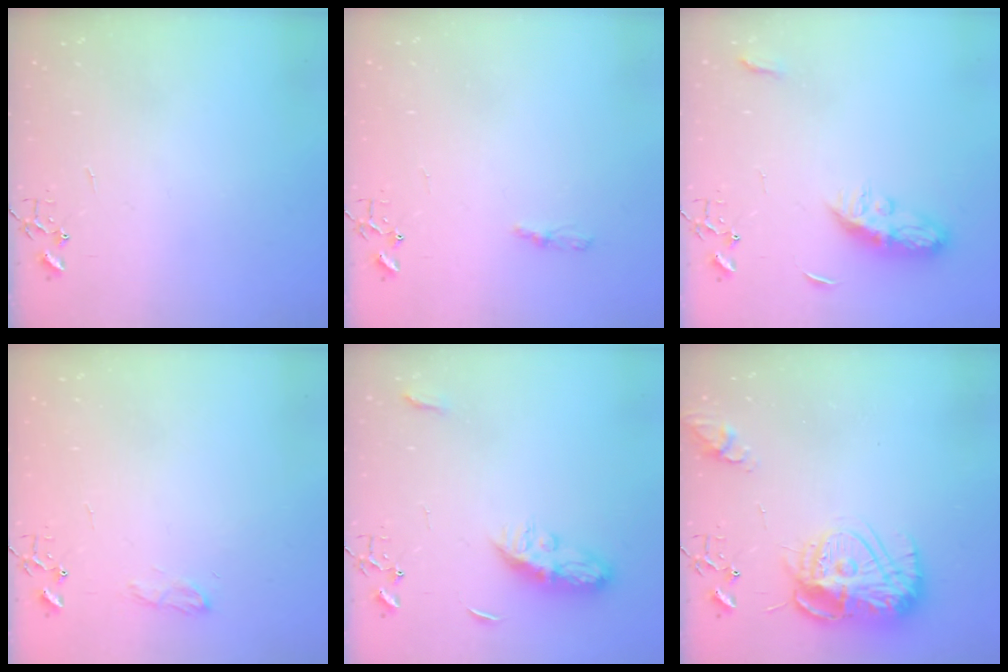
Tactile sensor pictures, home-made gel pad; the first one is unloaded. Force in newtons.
{"total": 4.2, "press": 4.1, "slide": 0.5}
{"total": 8.2, "press": 8.1, "slide": 0.6}
{"total": 7.9, "press": 7.8, "slide": 0.9}
{"total": 8.2, "press": 8.1, "slide": 0.6}
{"total": 15.2, "press": 15.1, "slide": 1.2}